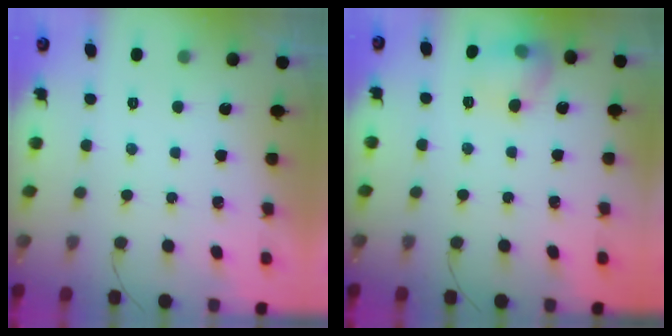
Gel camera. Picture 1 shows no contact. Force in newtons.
{"total": 10.3, "press": 10.2, "slide": 1.2}